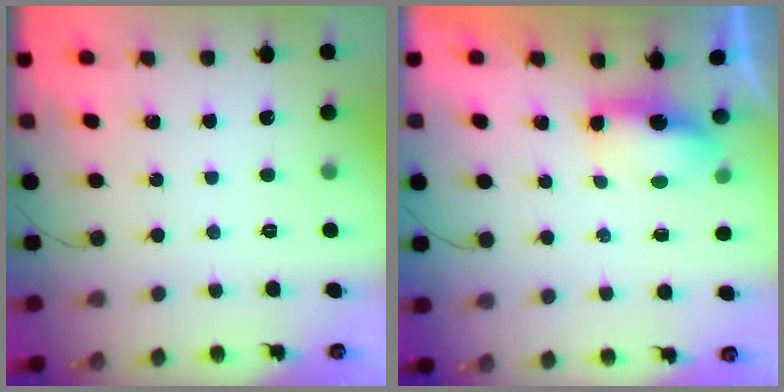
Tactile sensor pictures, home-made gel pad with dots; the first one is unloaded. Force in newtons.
{"total": 5.4, "press": 5.4, "slide": 0.1}